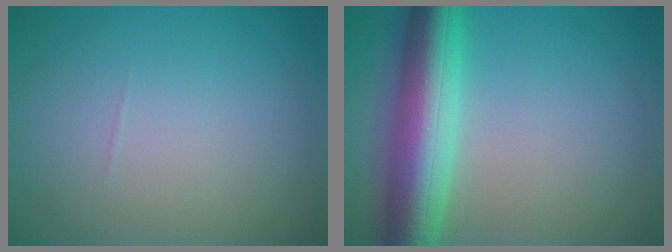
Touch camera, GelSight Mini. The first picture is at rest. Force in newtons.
{"total": 8.4, "press": 8.4, "slide": 0.2}